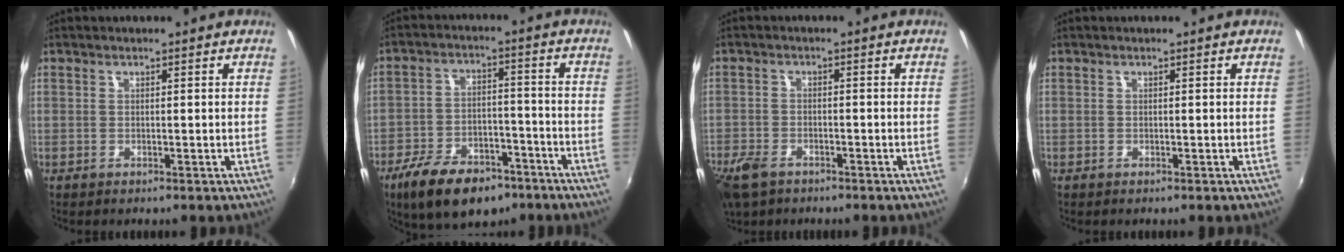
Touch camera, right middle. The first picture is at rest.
{"total": 15.5, "force": [-10.2, 7.7, 8.6], "torque": [-0.185, -0.013, -0.162]}
{"total": 7.4, "force": [-5.1, 4.0, 3.6], "torque": [-0.104, -0.018, -0.099]}
{"total": 0.0}